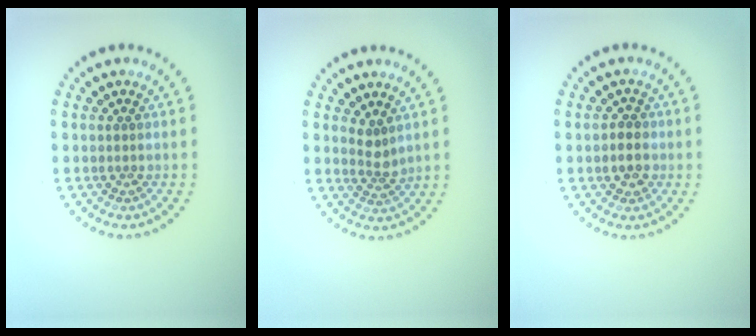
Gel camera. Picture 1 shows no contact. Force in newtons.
{"total": 1.8, "press": 1.3, "slide": 1.2}
{"total": 2.2, "press": 2.1, "slide": 0.5}